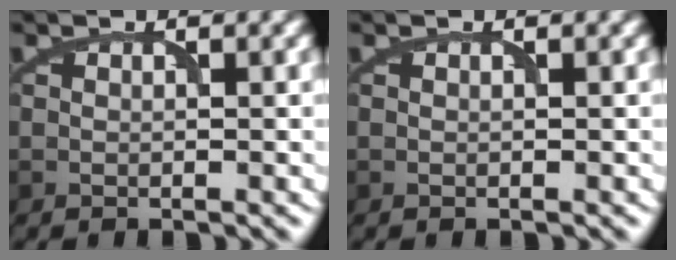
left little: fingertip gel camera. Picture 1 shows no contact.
{"total": 0.0}